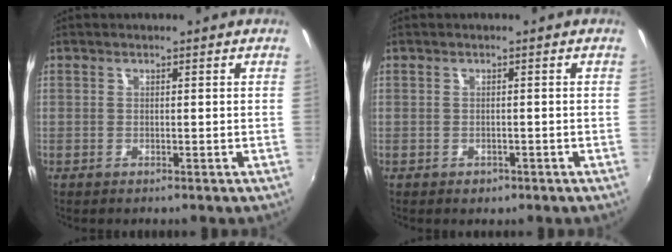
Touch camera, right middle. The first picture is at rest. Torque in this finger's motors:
{"motor_torque": [0.30, -0.45, 0.05, 0.02]}